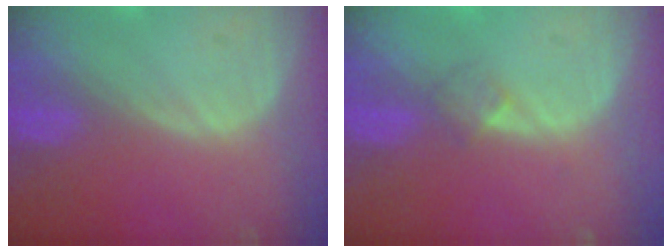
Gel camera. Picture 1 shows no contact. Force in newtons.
{"total": 2.1, "press": 1.8, "slide": 1.0}